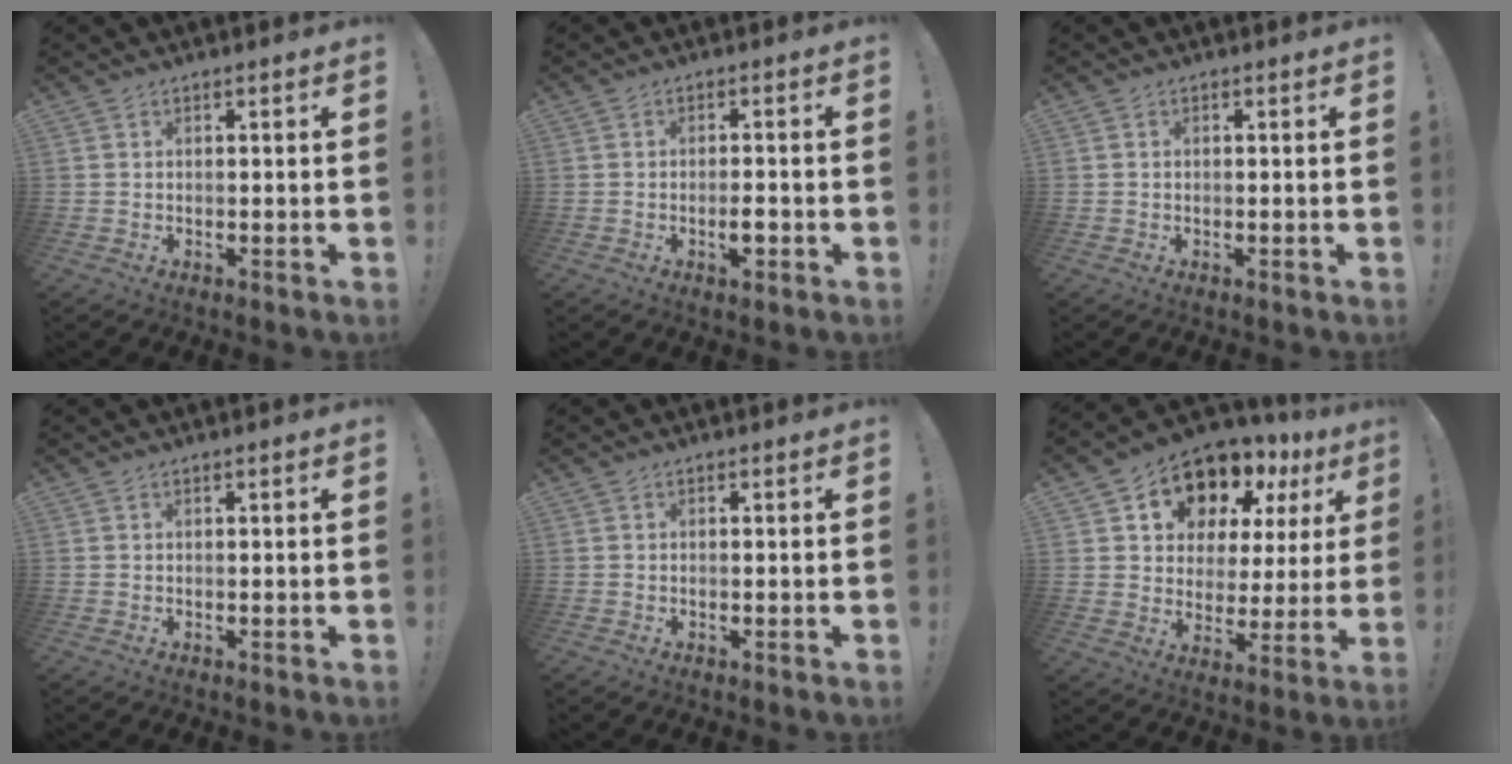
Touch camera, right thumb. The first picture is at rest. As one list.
[{"total": 3.4, "force": [-1.5, 1.1, 2.8], "torque": [-0.041, 0.006, -0.025]}, {"total": 0.0}, {"total": 0.0}, {"total": 0.0}, {"total": 13.3, "force": [10.1, 7.4, 4.4], "torque": [-0.071, -0.088, 0.189]}]